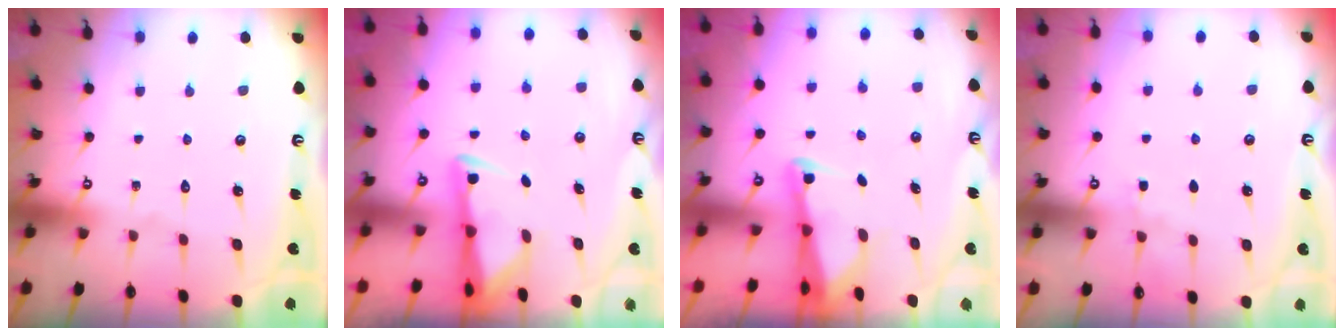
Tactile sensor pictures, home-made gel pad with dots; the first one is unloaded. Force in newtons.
{"total": 3.2, "press": 3.1, "slide": 0.5}
{"total": 2.6, "press": 2.6, "slide": 0.3}
{"total": 2.9, "press": 2.8, "slide": 0.5}